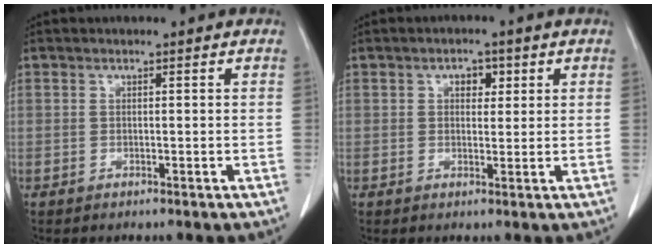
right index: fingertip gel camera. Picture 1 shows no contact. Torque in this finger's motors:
{"motor_torque": [0.07, 0.09, 0.04, 0.00]}